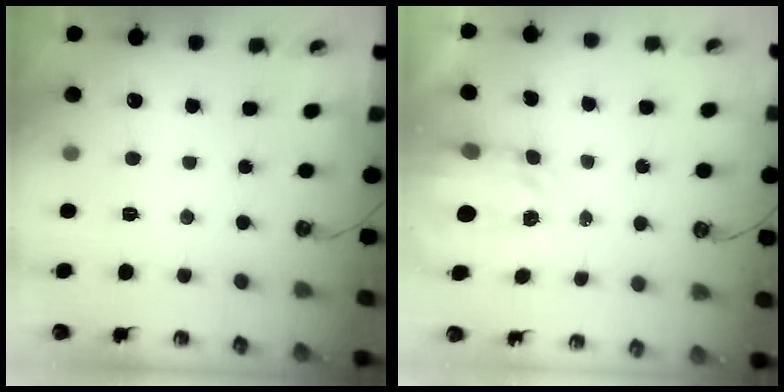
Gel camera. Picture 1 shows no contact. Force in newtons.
{"total": 3.6, "press": 3.5, "slide": 0.4}